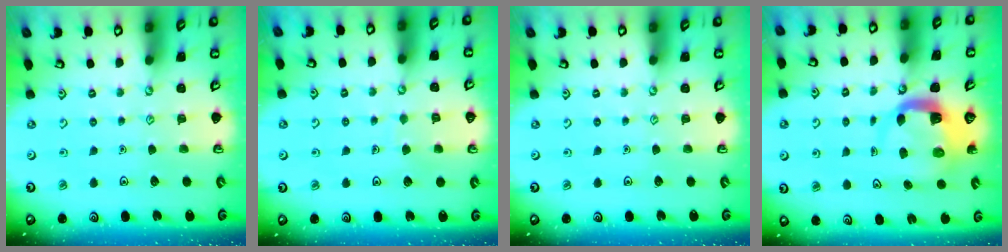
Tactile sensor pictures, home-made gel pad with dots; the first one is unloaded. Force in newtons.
{"total": 3.9, "press": 3.9, "slide": 0.4}
{"total": 0.0}
{"total": 5.6, "press": 5.5, "slide": 0.9}